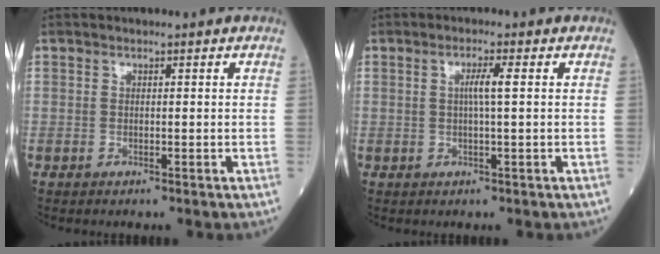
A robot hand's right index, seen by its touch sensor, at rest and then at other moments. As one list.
[{"total": 2.7, "force": [0.4, -0.3, 2.6], "torque": [-0.049, 0.000, 0.004]}]